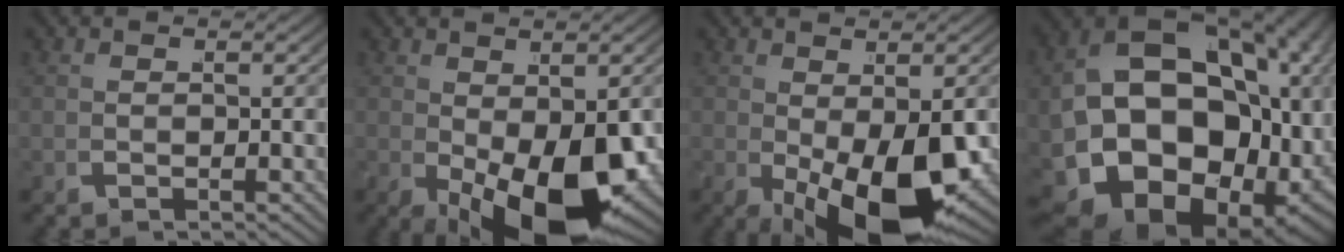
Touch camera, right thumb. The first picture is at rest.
{"total": 10.1, "force": [-1.9, 5.3, 8.4], "torque": [-0.149, -0.041, -0.002]}
{"total": 9.3, "force": [-1.9, 4.4, 7.9], "torque": [-0.140, -0.036, -0.007]}
{"total": 27.8, "force": [-3.0, 21.1, 17.9], "torque": [-0.369, -0.070, -0.029]}